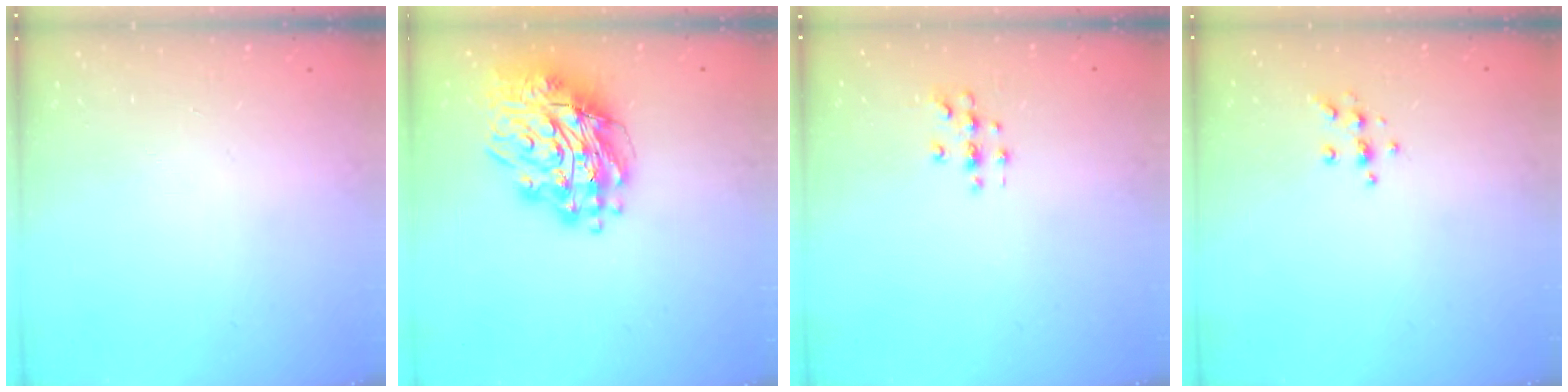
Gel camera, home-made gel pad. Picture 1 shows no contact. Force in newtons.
{"total": 18.5, "press": 18.3, "slide": 3.0}
{"total": 3.6, "press": 3.5, "slide": 0.4}
{"total": 6.4, "press": 6.3, "slide": 1.2}